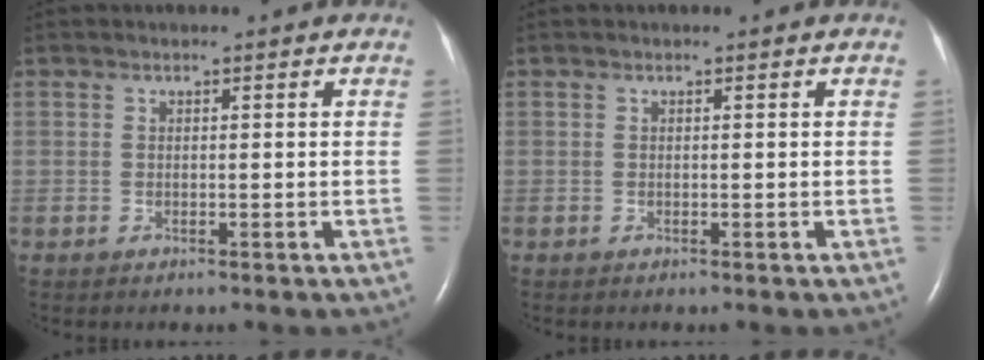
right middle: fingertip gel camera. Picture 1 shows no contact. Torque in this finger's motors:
{"motor_torque": [0.00, 0.00, -0.01, 0.00]}